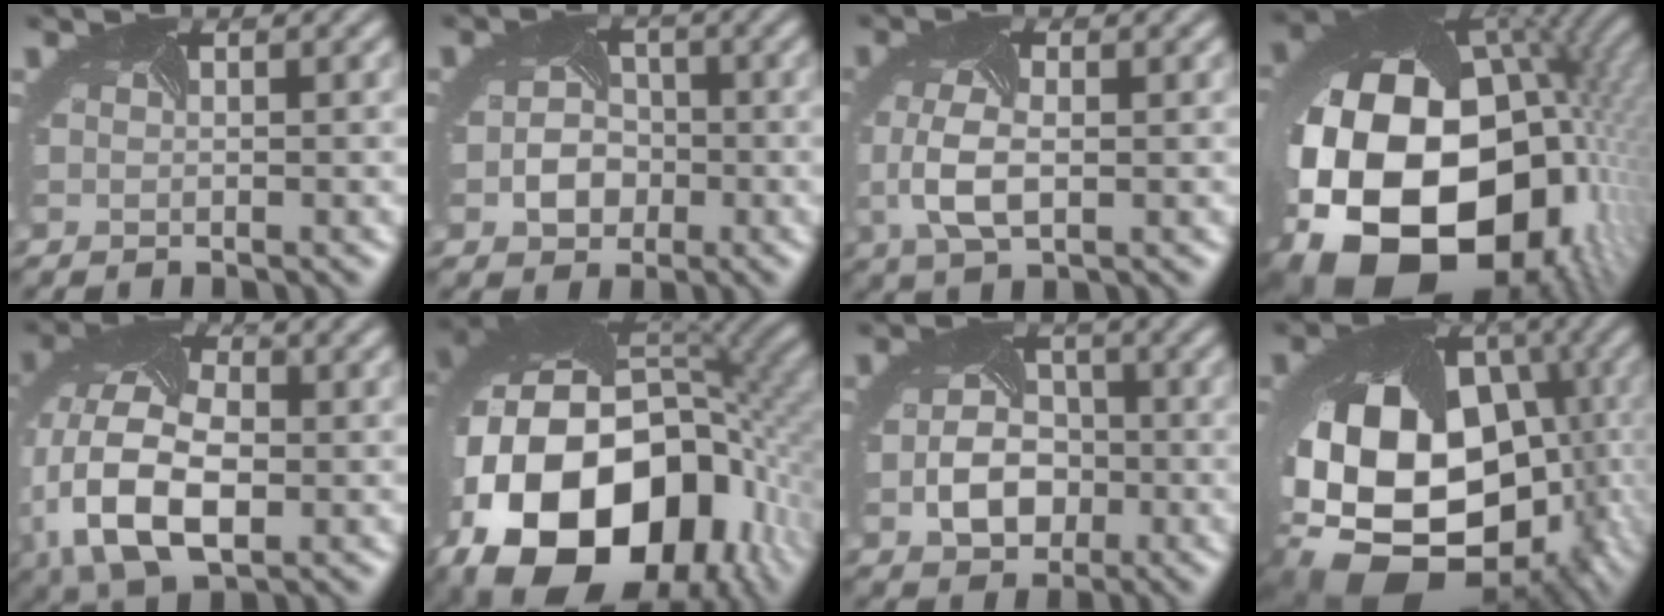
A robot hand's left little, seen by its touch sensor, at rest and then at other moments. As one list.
[{"total": 3.3, "force": [-1.5, 2.6, 1.4], "torque": [-0.027, -0.004, -0.021]}, {"total": 4.0, "force": [-0.9, 2.1, 3.3], "torque": [-0.091, -0.004, -0.009]}, {"total": 23.6, "force": [-5.2, 17.4, 15.2], "torque": [-0.316, -0.086, -0.068]}, {"total": 12.3, "force": [-2.8, 7.9, 9.0], "torque": [-0.218, -0.028, -0.036]}, {"total": 19.8, "force": [-6.7, 13.6, 12.7], "torque": [-0.283, -0.043, -0.088]}, {"total": 4.6, "force": [-1.5, 3.5, 2.7], "torque": [-0.060, -0.010, -0.015]}, {"total": 18.3, "force": [-5.6, 13.0, 11.6], "torque": [-0.220, -0.035, -0.070]}]